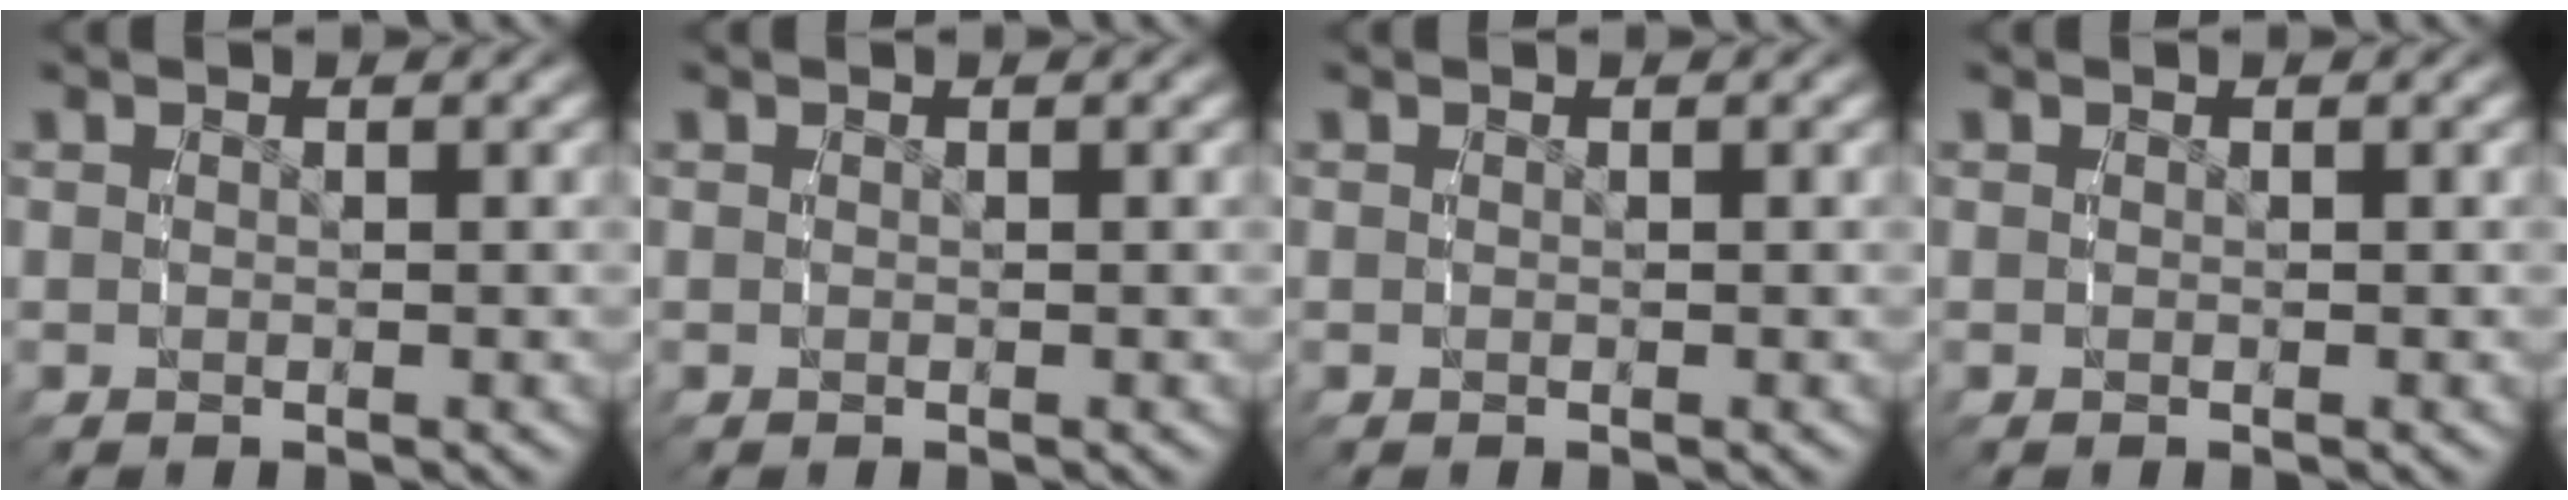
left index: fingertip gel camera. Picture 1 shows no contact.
{"total": 0.0}
{"total": 0.0}
{"total": 0.0}